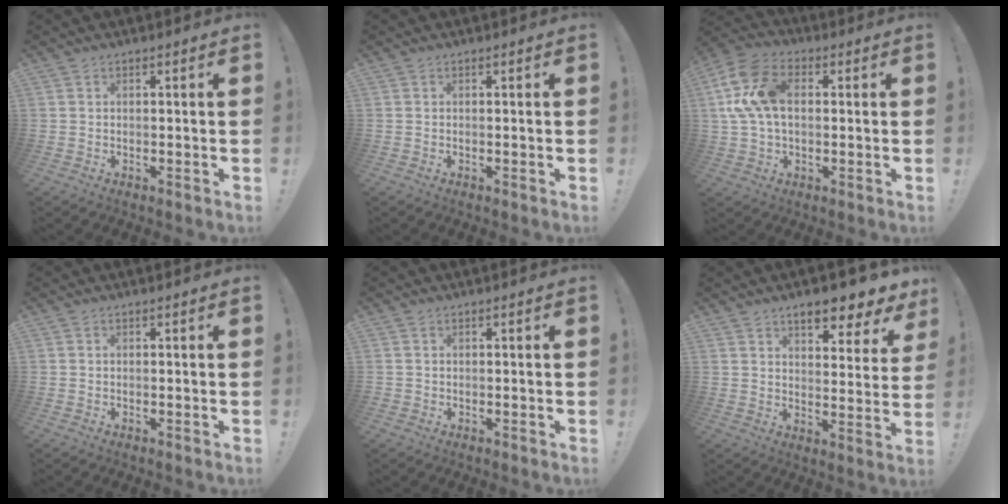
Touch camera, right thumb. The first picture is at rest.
{"total": 0.0}
{"total": 15.8, "force": [2.2, 10.6, 11.5], "torque": [-0.225, 0.009, 0.043]}
{"total": 0.0}
{"total": 0.7, "force": [0.1, 0.7, 0.0], "torque": [-0.002, 0.003, 0.002]}
{"total": 9.0, "force": [6.7, 2.5, 5.6], "torque": [-0.078, -0.048, 0.114]}